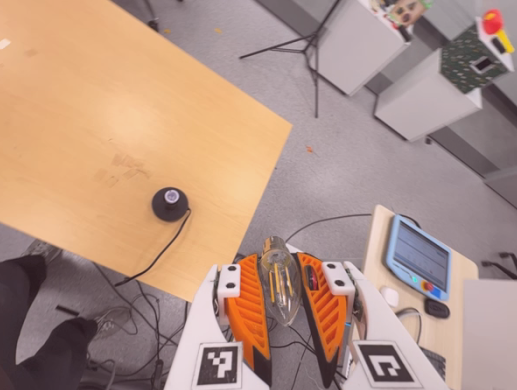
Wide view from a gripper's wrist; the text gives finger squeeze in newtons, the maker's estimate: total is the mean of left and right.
{"total": 12.5, "left": 12.5, "right": 12.5}